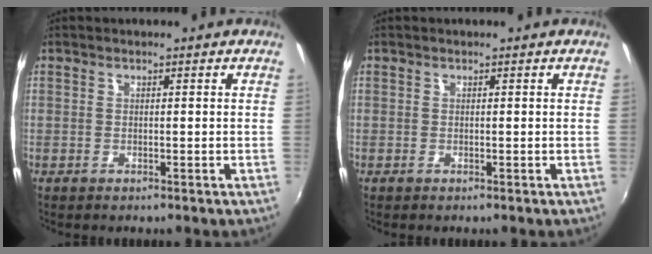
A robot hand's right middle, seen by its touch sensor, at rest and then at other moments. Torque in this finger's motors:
{"motor_torque": [-0.19, 0.19, 0.02, 0.00]}